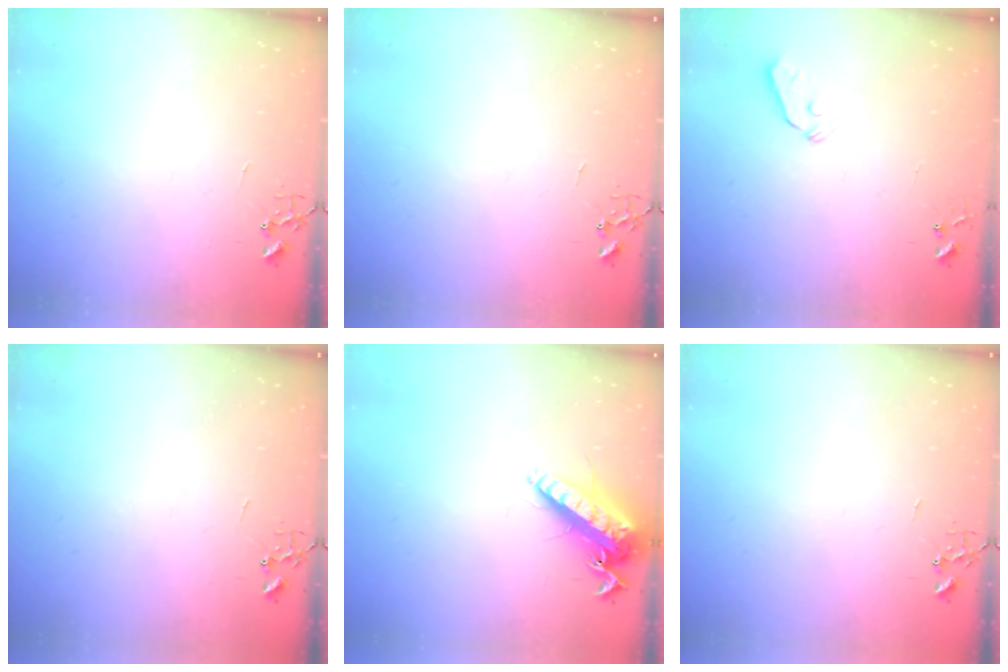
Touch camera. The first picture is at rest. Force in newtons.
{"total": 0.0}
{"total": 3.2, "press": 3.1, "slide": 0.6}
{"total": 0.0}
{"total": 14.6, "press": 14.4, "slide": 2.8}
{"total": 0.0}